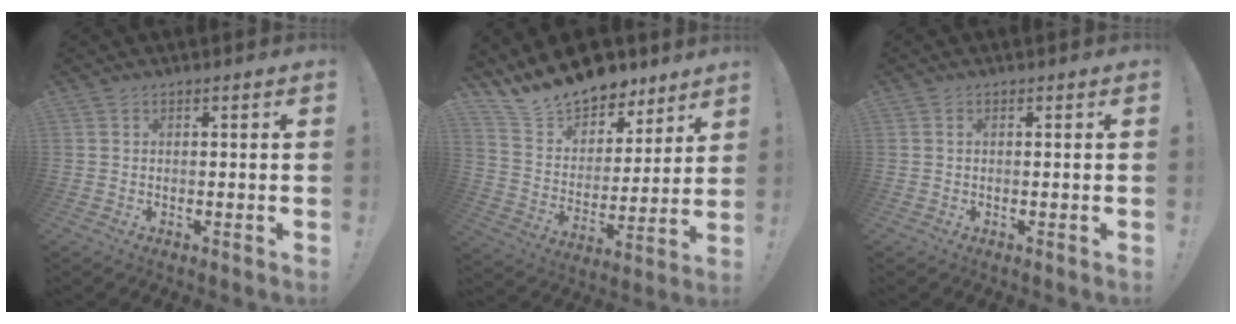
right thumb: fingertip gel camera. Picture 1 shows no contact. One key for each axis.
{"total": 15.8, "fx": 13.9, "fy": 6.6, "fz": 3.5, "tx": -0.072, "ty": -0.110, "tz": 0.252}
{"total": 0.0}